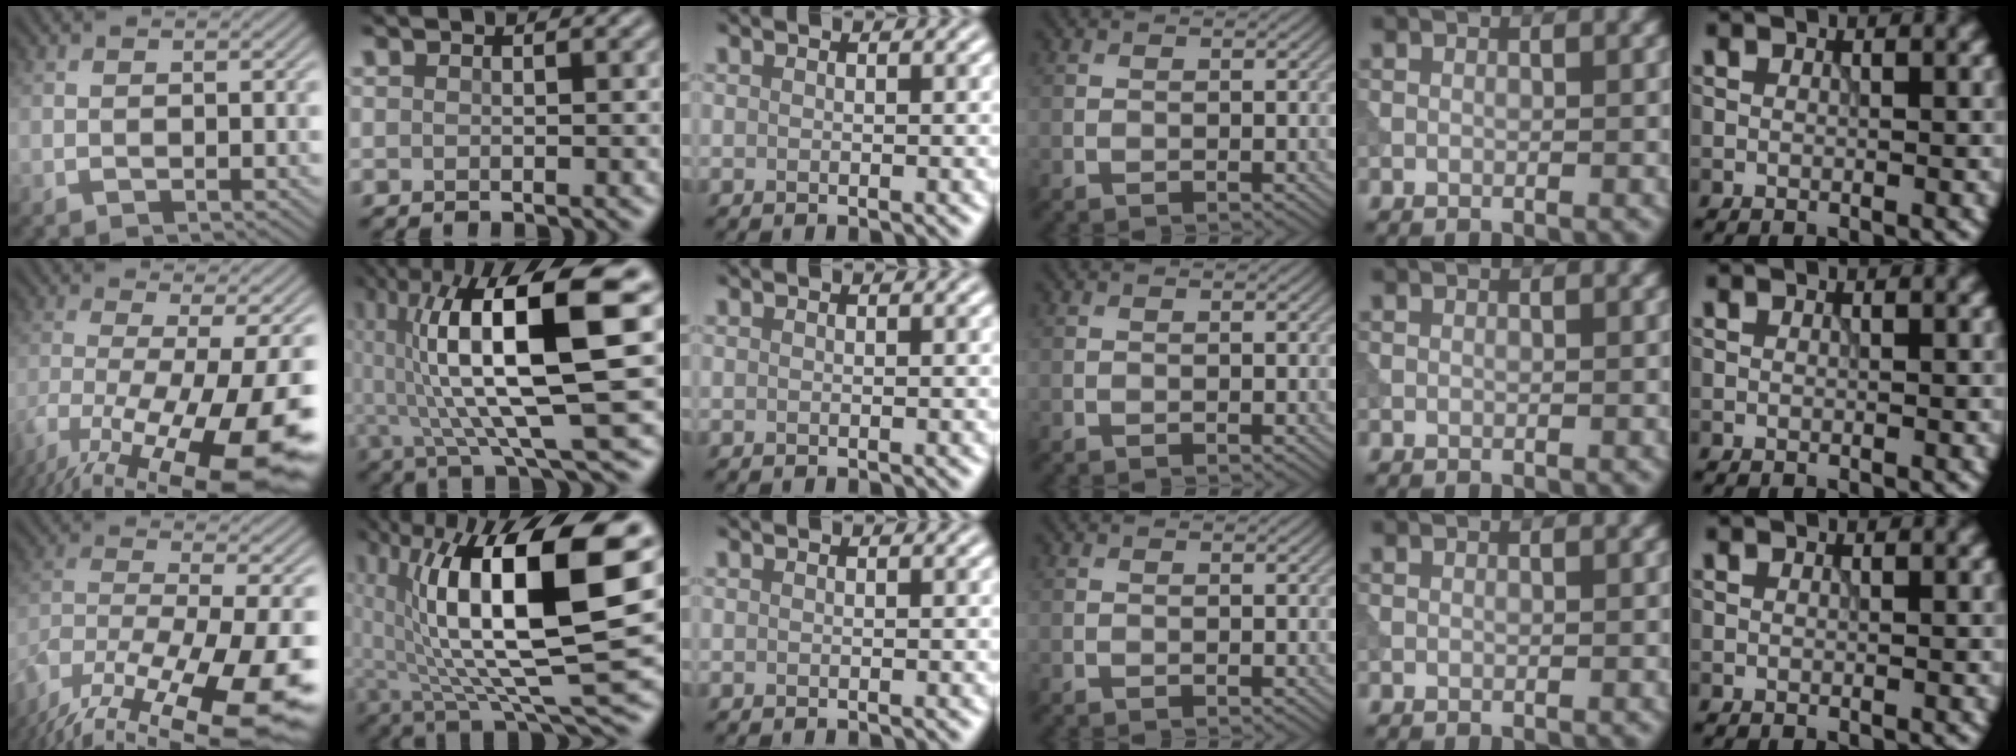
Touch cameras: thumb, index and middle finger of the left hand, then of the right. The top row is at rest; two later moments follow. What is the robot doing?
{"motion": "extract", "object": "tissue"}